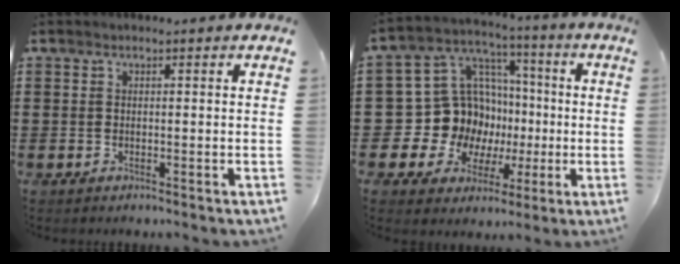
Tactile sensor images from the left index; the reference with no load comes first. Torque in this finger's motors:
{"motor_torque": [0.88, 0.62, 0.51, 0.03]}